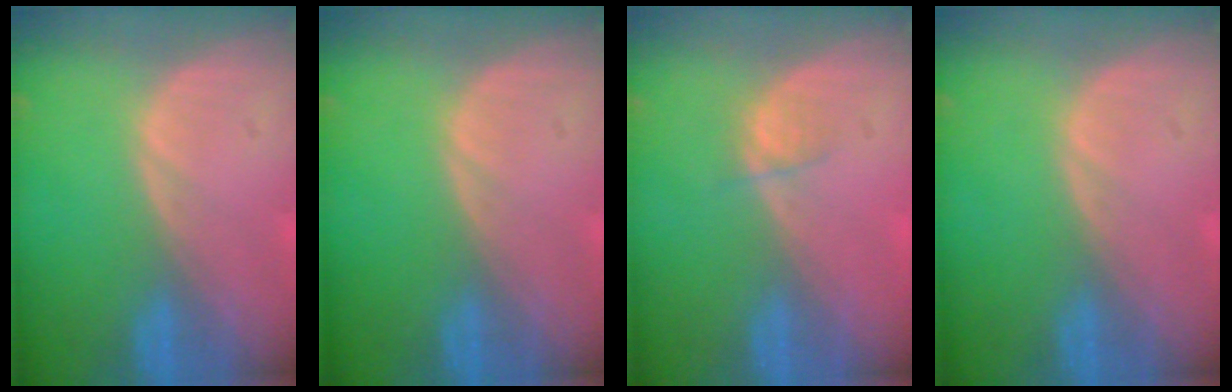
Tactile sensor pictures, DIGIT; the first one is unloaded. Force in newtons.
{"total": 0.0}
{"total": 1.4, "press": 1.3, "slide": 0.6}
{"total": 0.0}